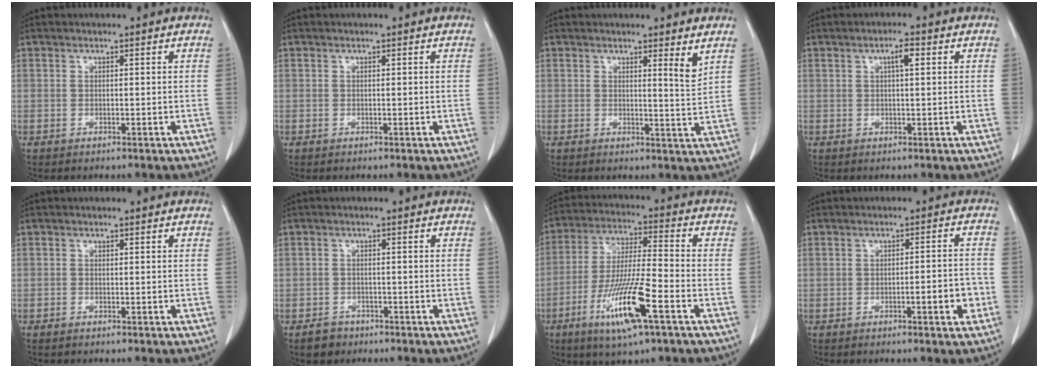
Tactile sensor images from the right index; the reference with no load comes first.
{"total": 0.0}
{"total": 2.7, "force": [1.7, -0.2, 2.1], "torque": [-0.031, -0.015, 0.022]}
{"total": 2.3, "force": [0.7, 0.4, 2.2], "torque": [-0.037, 0.005, 0.010]}
{"total": 0.5, "force": [-0.5, 0.2, 0.2], "torque": [-0.003, 0.000, -0.010]}
{"total": 2.8, "force": [-1.9, 1.9, 0.4], "torque": [-0.013, 0.005, -0.030]}
{"total": 13.8, "force": [-6.3, 1.1, 12.2], "torque": [-0.241, -0.021, -0.115]}
{"total": 4.6, "force": [-2.0, 0.8, 4.1], "torque": [-0.054, 0.006, -0.026]}